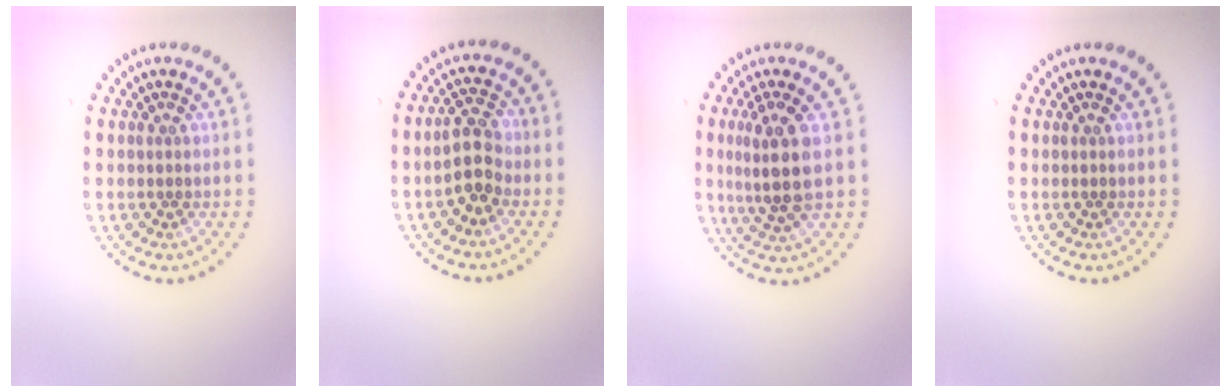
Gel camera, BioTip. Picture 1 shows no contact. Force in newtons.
{"total": 3.1, "press": 3.0, "slide": 0.8}
{"total": 4.0, "press": 3.5, "slide": 1.9}
{"total": 0.0}